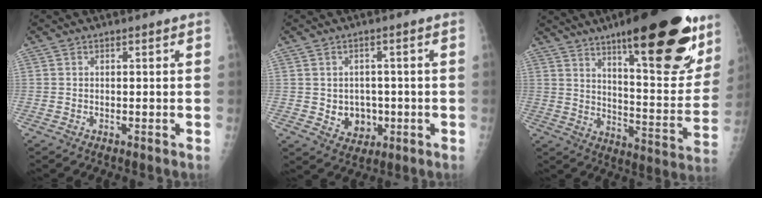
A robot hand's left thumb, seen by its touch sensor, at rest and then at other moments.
{"total": 5.9, "force": [-0.8, 5.1, 2.9], "torque": [-0.012, 0.004, 0.001]}
{"total": 27.9, "force": [16.4, 7.5, 21.2], "torque": [-0.264, -0.070, 0.242]}